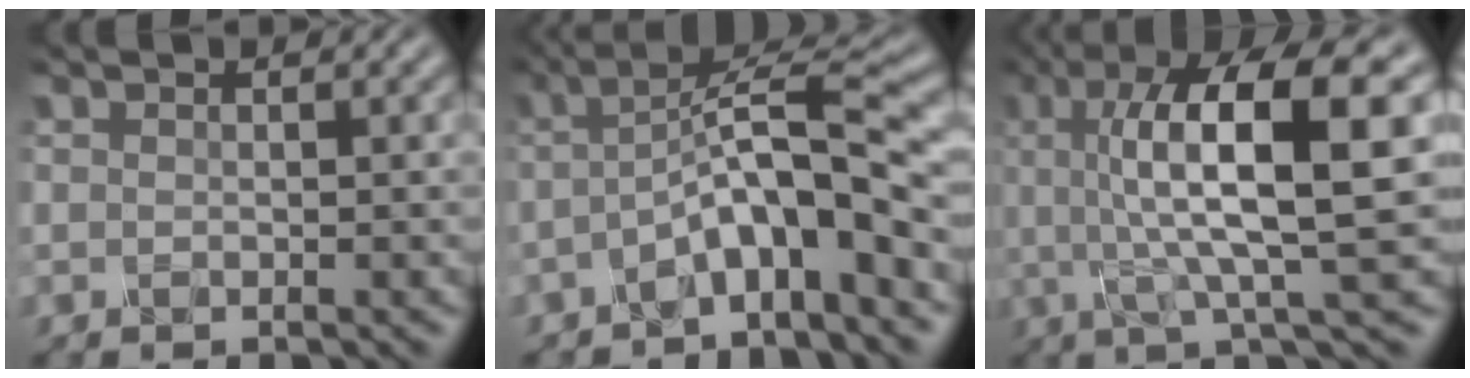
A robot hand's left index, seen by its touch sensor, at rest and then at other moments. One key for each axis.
{"total": 6.1, "fx": -1.7, "fy": 0.9, "fz": 5.7, "tx": -0.099, "ty": 0.020, "tz": -0.034}
{"total": 11.7, "fx": 1.8, "fy": 2.9, "fz": 11.2, "tx": -0.170, "ty": 0.017, "tz": 0.037}